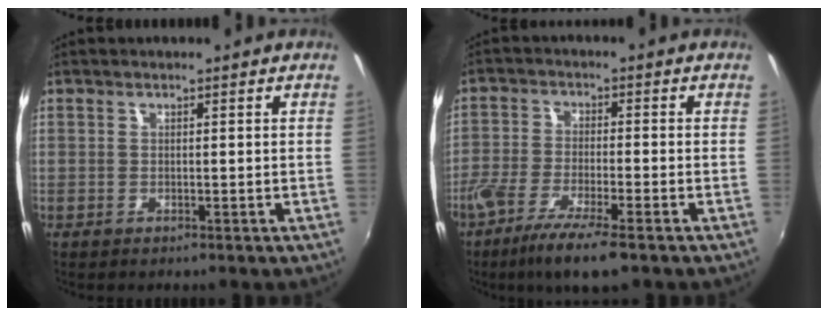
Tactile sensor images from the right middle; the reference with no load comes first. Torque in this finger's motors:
{"motor_torque": [1.01, -0.93, 0.49, 0.16]}